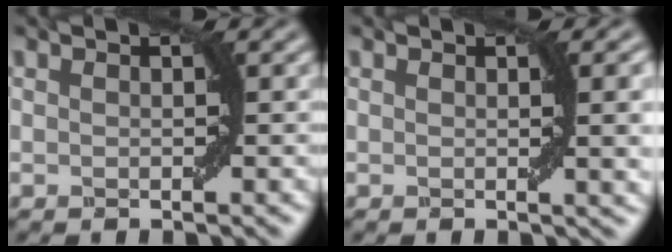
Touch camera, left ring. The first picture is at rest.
{"total": 3.7, "force": [0.5, 0.9, 3.5], "torque": [-0.038, 0.004, 0.008]}